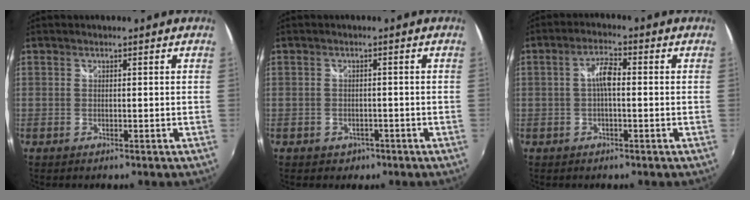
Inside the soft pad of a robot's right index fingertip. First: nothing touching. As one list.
[{"total": 3.6, "force": [-1.9, 3.0, 0.8], "torque": [-0.024, 0.001, -0.023]}, {"total": 3.8, "force": [-0.2, 1.2, 3.6], "torque": [-0.070, 0.011, -0.004]}]